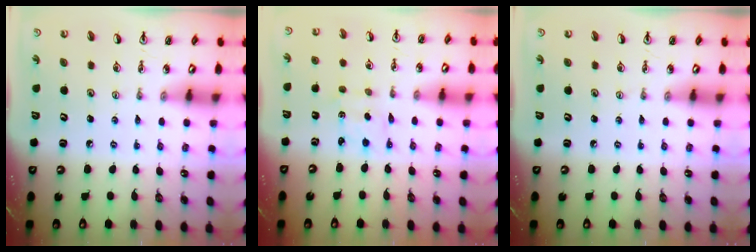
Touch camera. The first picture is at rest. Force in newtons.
{"total": 2.0, "press": 1.8, "slide": 0.7}
{"total": 0.0}